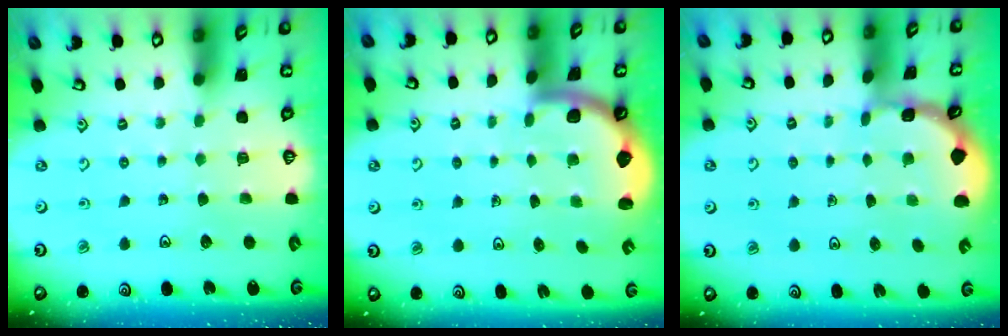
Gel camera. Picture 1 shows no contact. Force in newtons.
{"total": 1.9, "press": 1.9, "slide": 0.3}
{"total": 1.5, "press": 1.5, "slide": 0.2}